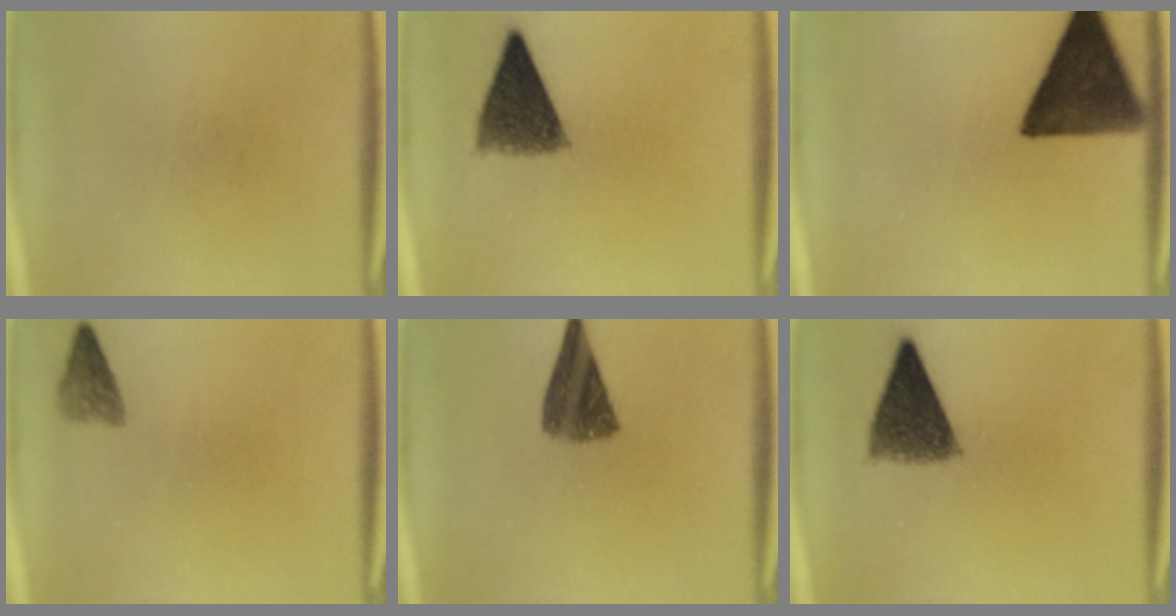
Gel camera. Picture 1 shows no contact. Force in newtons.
{"total": 8.4}
{"total": 14.2}
{"total": 2.3}
{"total": 7.6}
{"total": 8.4}